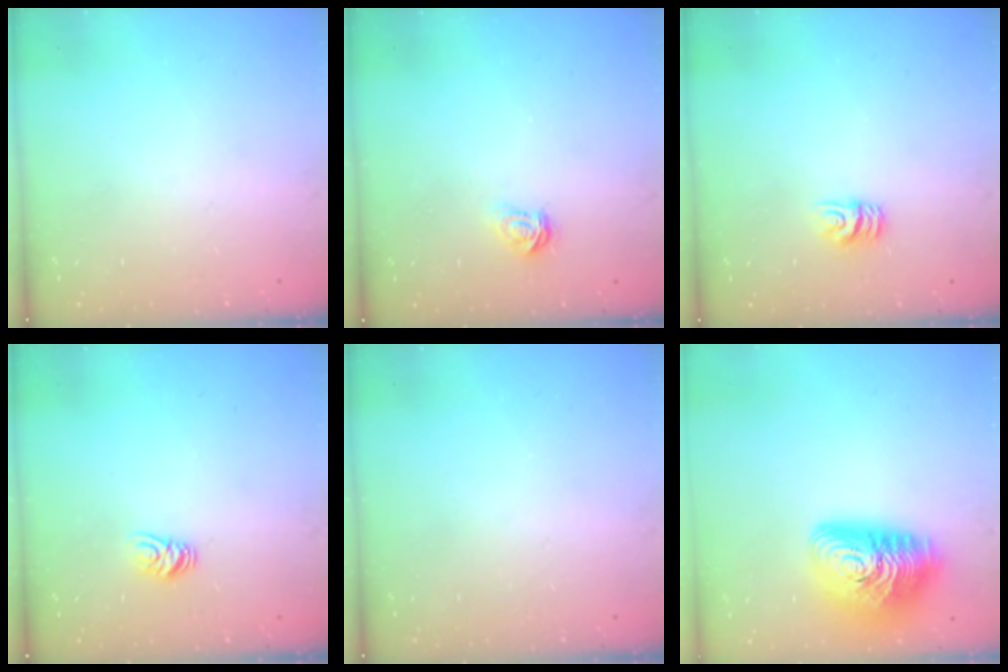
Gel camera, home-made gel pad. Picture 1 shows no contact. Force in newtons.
{"total": 3.0, "press": 3.0, "slide": 0.3}
{"total": 6.9, "press": 6.9, "slide": 0.6}
{"total": 4.8, "press": 4.8, "slide": 0.4}
{"total": 0.0}
{"total": 18.5, "press": 18.5, "slide": 1.1}